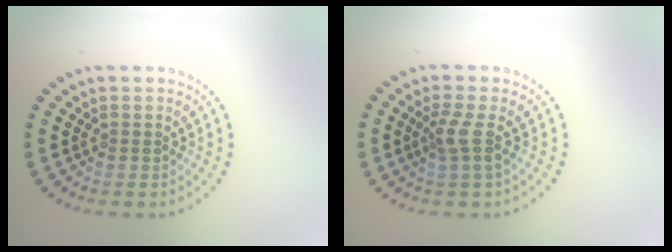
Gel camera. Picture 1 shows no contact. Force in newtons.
{"total": 1.9, "press": 1.4, "slide": 1.3}